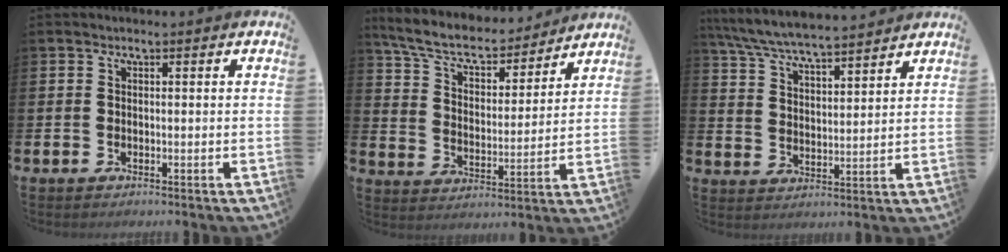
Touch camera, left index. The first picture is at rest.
{"total": 7.9, "force": [7.1, 2.3, 2.5], "torque": [-0.075, -0.055, 0.120]}
{"total": 6.6, "force": [6.4, 0.3, 1.5], "torque": [-0.057, -0.040, 0.113]}